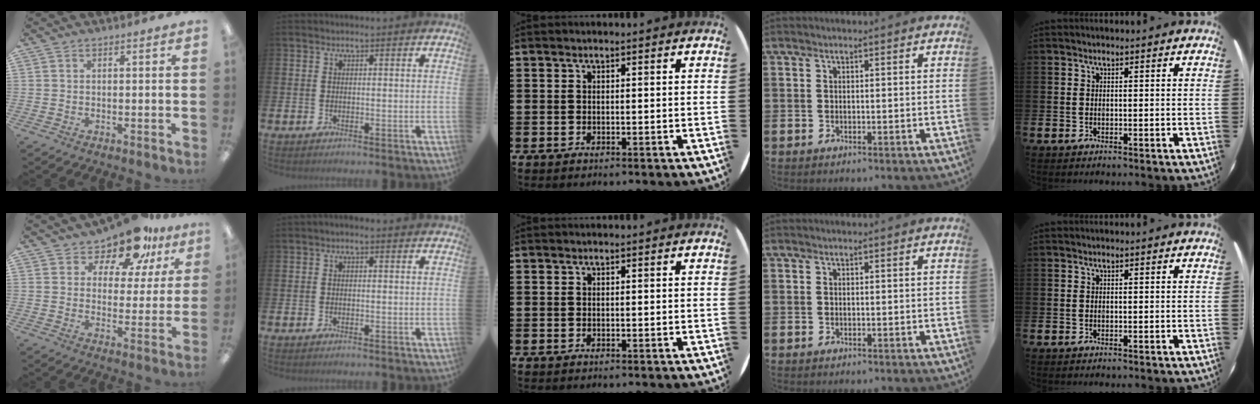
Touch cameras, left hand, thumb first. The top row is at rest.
{"thumb": {"total": 12.4, "force": [9.9, 5.4, 5.0], "torque": [-0.088, -0.064, 0.179]}, "index": {"total": 0.5, "force": [-0.3, 0.1, 0.4], "torque": [-0.006, 0.000, -0.007]}}